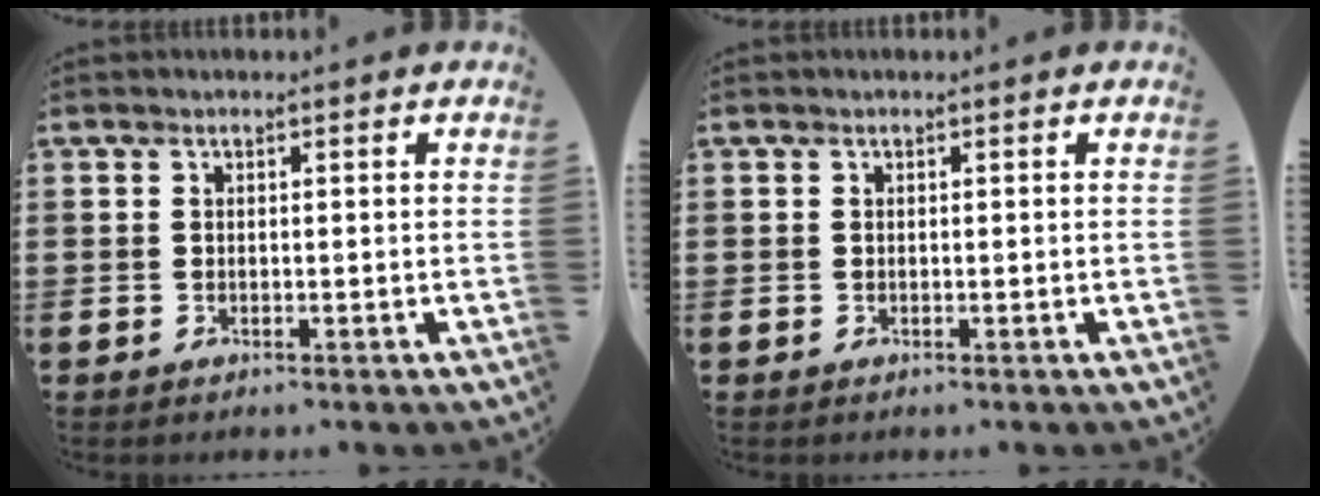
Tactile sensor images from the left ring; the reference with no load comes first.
{"total": 0.0}